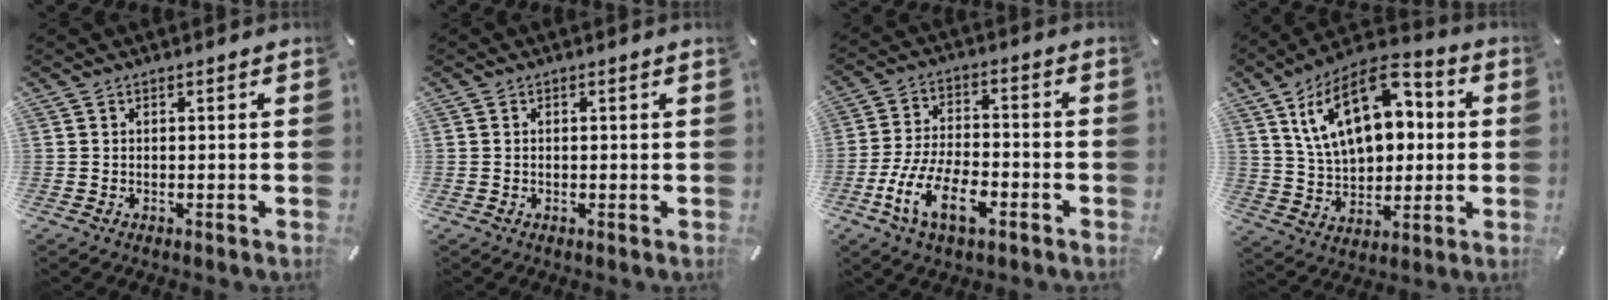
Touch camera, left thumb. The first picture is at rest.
{"total": 0.6, "force": [0.0, 0.2, 0.5], "torque": [-0.011, 0.001, 0.000]}
{"total": 12.9, "force": [-6.1, 6.6, 9.3], "torque": [-0.198, 0.016, -0.115]}
{"total": 19.6, "force": [6.8, 12.2, 13.7], "torque": [-0.243, -0.017, 0.119]}